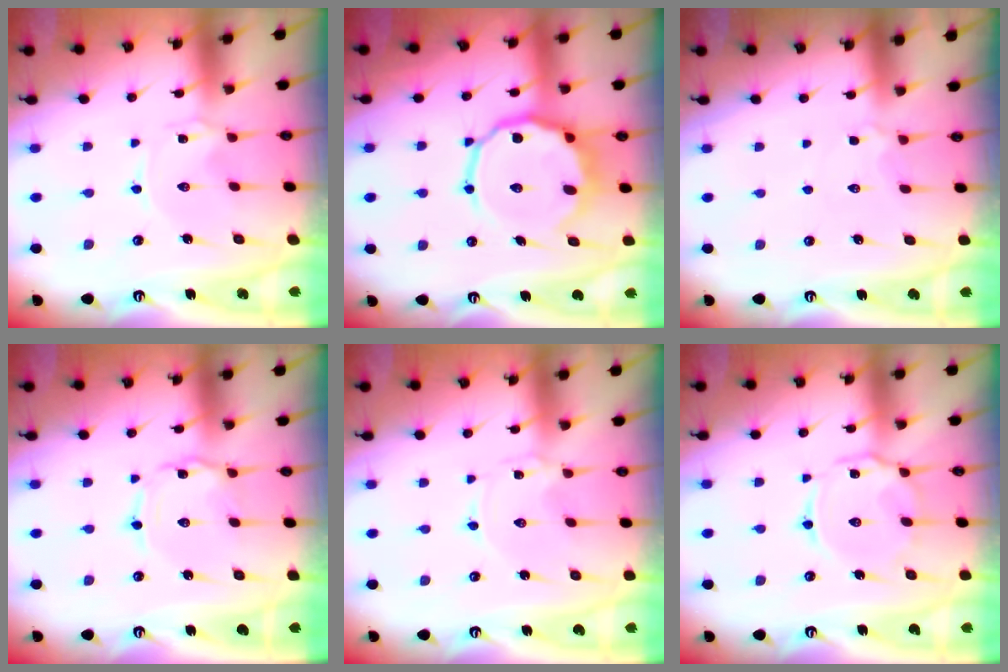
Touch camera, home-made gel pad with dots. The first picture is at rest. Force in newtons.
{"total": 14.2, "press": 14.0, "slide": 2.5}
{"total": 3.4, "press": 3.4, "slide": 0.7}
{"total": 0.7, "press": 0.7, "slide": 0.1}
{"total": 0.0}
{"total": 8.3, "press": 8.3, "slide": 0.4}